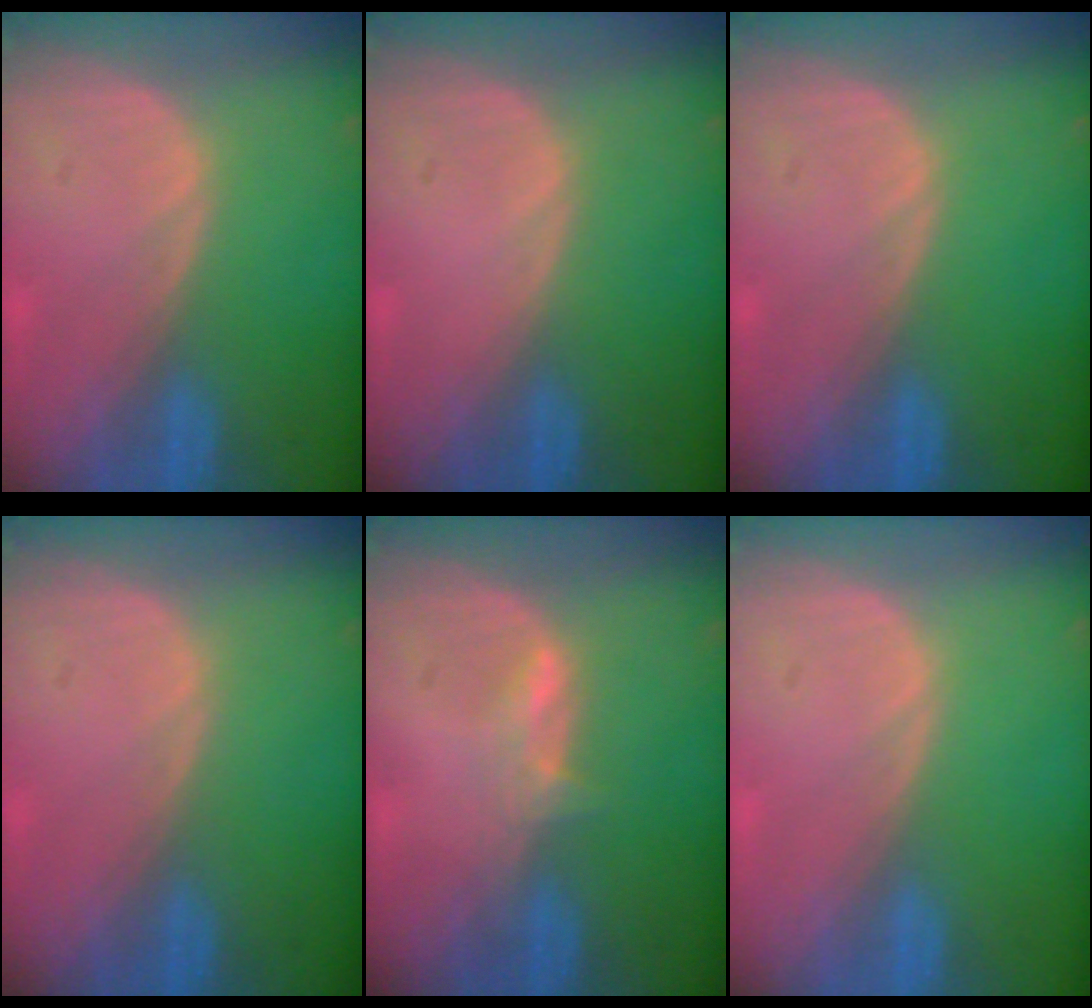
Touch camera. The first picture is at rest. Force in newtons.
{"total": 0.0}
{"total": 0.0}
{"total": 0.0}
{"total": 2.1, "press": 2.0, "slide": 0.4}
{"total": 0.0}